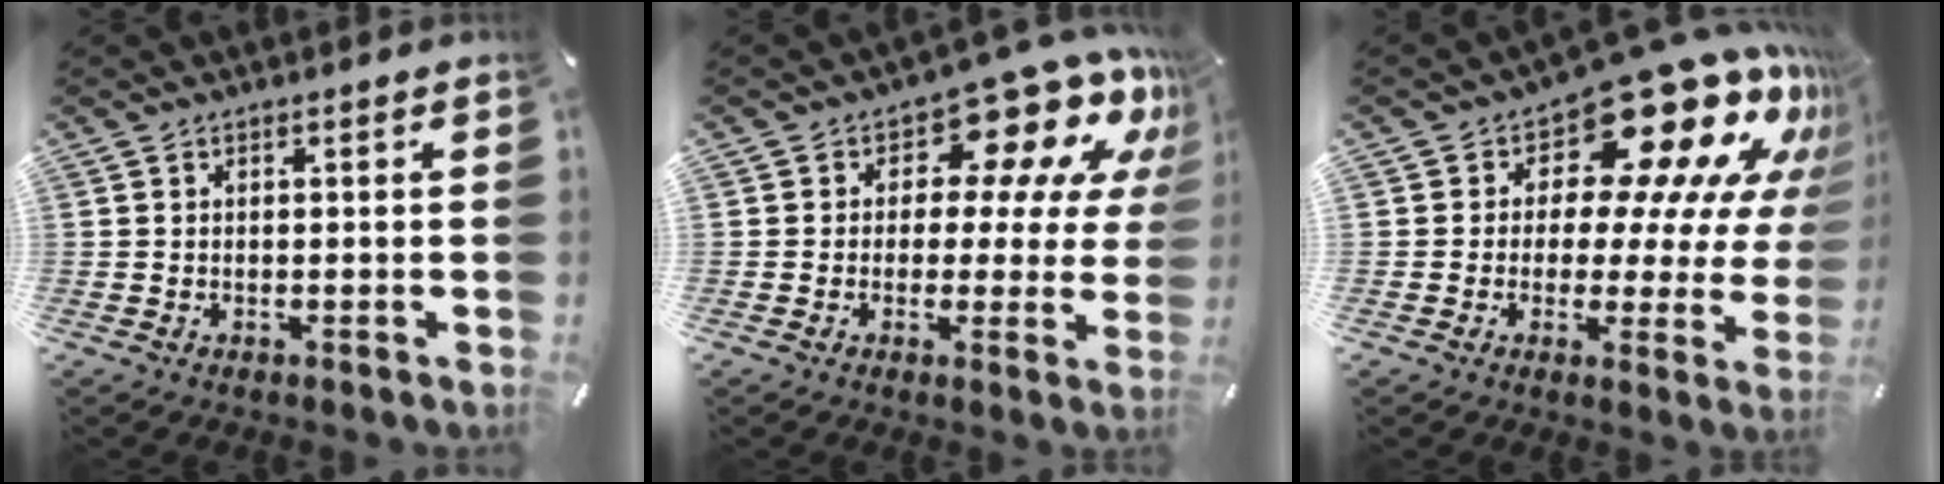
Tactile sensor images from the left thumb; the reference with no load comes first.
{"total": 14.0, "force": [8.5, 7.3, 8.3], "torque": [-0.110, -0.069, 0.142]}
{"total": 19.4, "force": [13.1, 8.2, 11.7], "torque": [-0.162, -0.109, 0.214]}